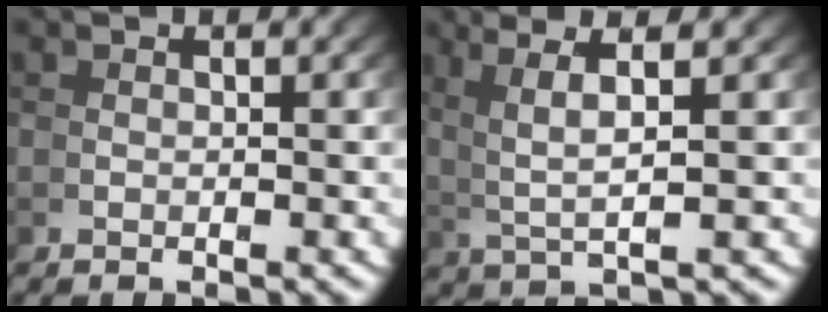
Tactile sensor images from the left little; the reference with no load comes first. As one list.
[{"total": 5.0, "force": [2.8, 0.7, 4.1], "torque": [-0.062, 0.012, 0.050]}]